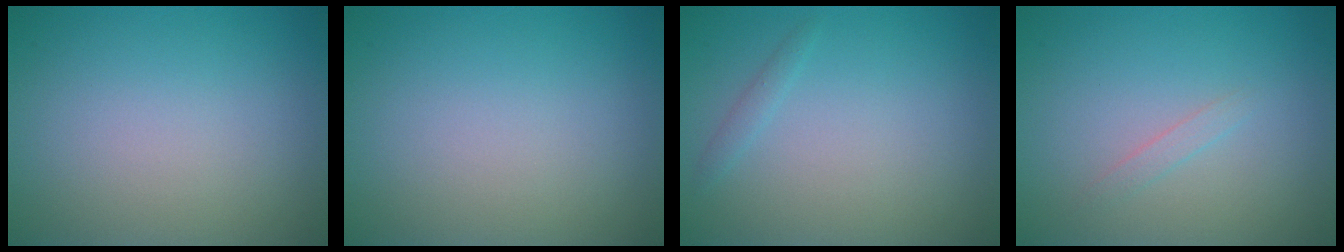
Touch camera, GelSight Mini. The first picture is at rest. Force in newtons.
{"total": 0.0}
{"total": 0.8, "press": 0.8, "slide": 0.1}
{"total": 0.8, "press": 0.8, "slide": 0.0}